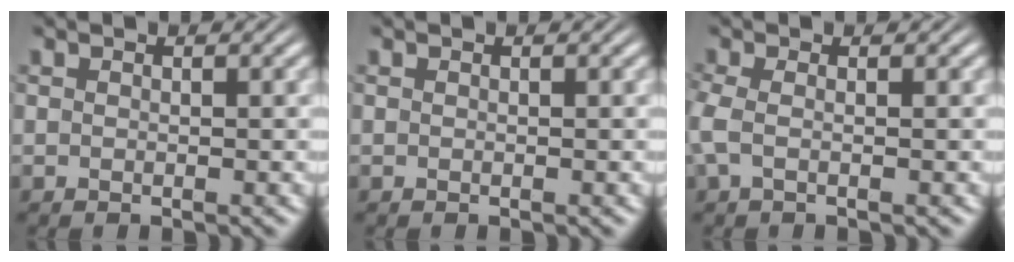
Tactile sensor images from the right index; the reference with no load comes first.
{"total": 0.0}
{"total": 2.0, "force": [-0.4, 1.1, 1.6], "torque": [-0.053, -0.011, -0.003]}